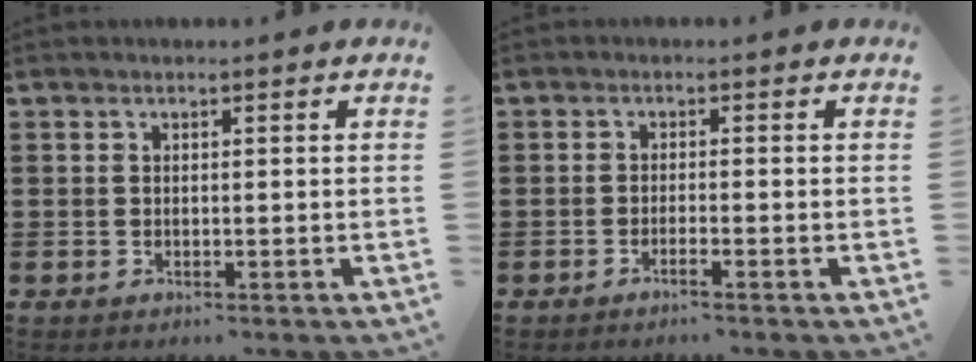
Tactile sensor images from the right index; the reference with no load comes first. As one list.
[{"total": 1.3, "force": [-0.9, -0.2, 0.9], "torque": [-0.017, -0.005, -0.016]}]